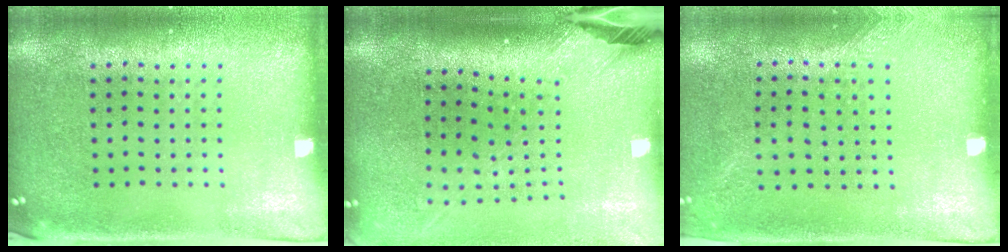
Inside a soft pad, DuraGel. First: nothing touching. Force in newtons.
{"total": 2.6, "press": 1.8, "slide": 1.8}
{"total": 1.3, "press": 1.1, "slide": 0.7}